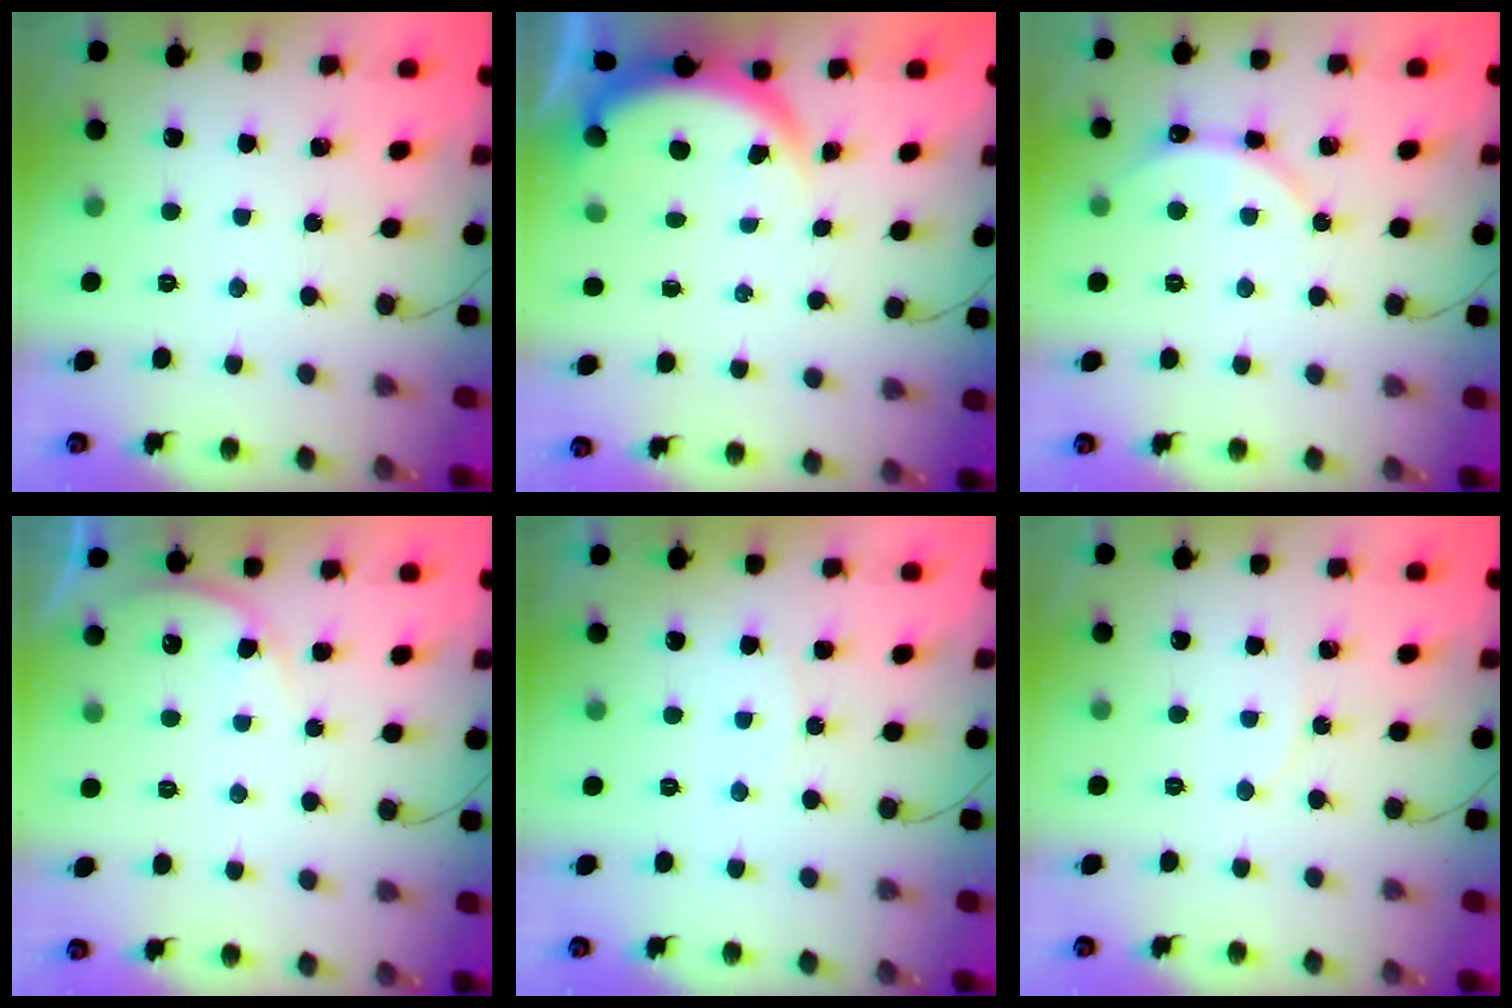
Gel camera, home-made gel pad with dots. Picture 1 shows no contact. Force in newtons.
{"total": 3.9, "press": 3.9, "slide": 0.2}
{"total": 3.6, "press": 3.6, "slide": 0.4}
{"total": 4.2, "press": 4.1, "slide": 0.5}
{"total": 2.6, "press": 2.5, "slide": 0.6}
{"total": 3.6, "press": 3.6, "slide": 0.5}